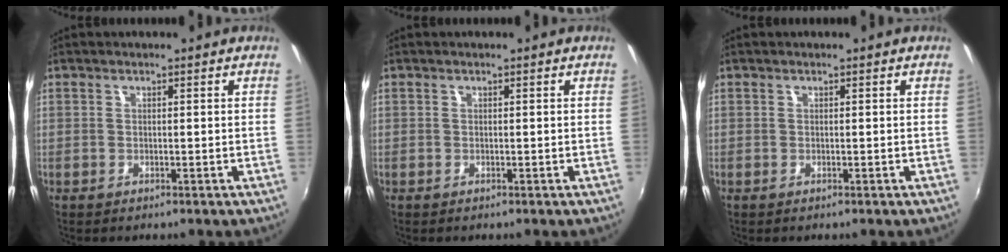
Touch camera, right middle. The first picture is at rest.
{"total": 0.0}
{"total": 0.0}